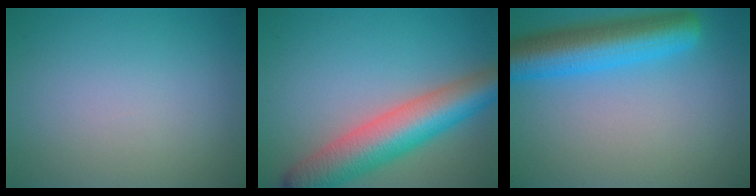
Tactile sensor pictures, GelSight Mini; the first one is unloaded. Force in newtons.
{"total": 8.6, "press": 8.6, "slide": 0.2}
{"total": 7.7, "press": 7.7, "slide": 0.3}